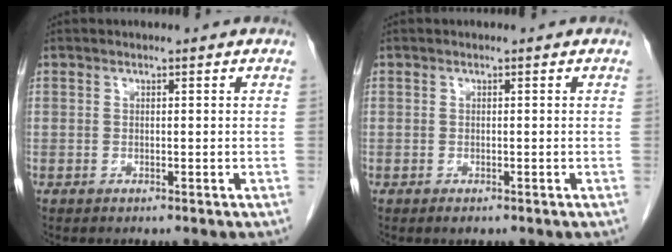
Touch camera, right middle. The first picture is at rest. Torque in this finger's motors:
{"motor_torque": [0.30, -0.13, -0.01, -0.01]}